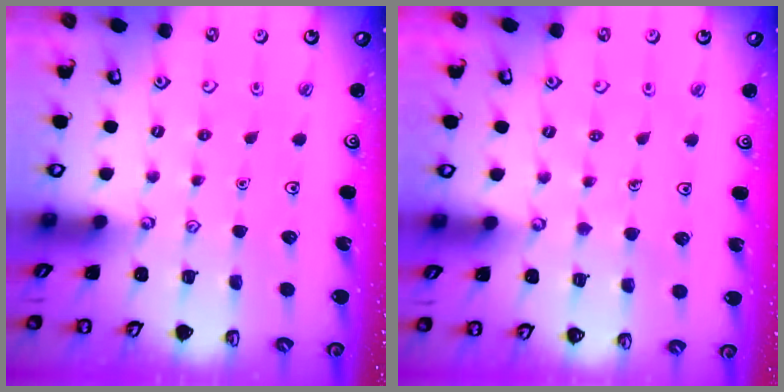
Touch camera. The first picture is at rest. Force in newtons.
{"total": 2.6, "press": 2.6, "slide": 0.2}